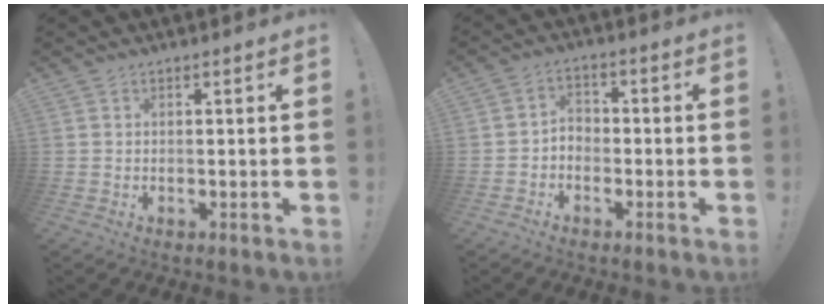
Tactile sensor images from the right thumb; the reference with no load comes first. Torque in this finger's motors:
{"motor_torque": [0.10, 0.53, 0.56, -0.57, -0.02]}